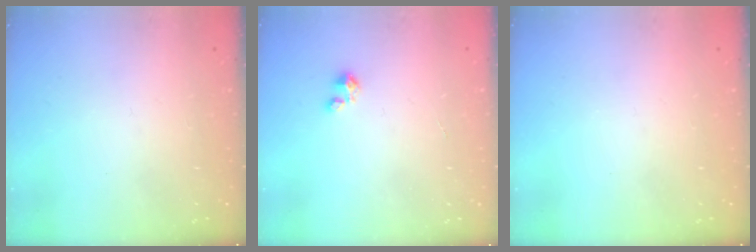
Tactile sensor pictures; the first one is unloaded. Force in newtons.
{"total": 2.1, "press": 2.1, "slide": 0.2}
{"total": 0.0}